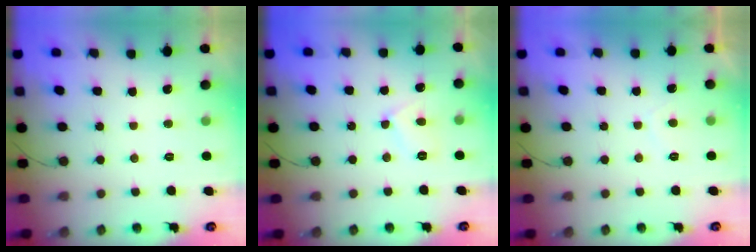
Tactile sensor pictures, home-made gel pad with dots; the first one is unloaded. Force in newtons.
{"total": 5.9, "press": 5.8, "slide": 0.8}
{"total": 1.6, "press": 1.6, "slide": 0.5}